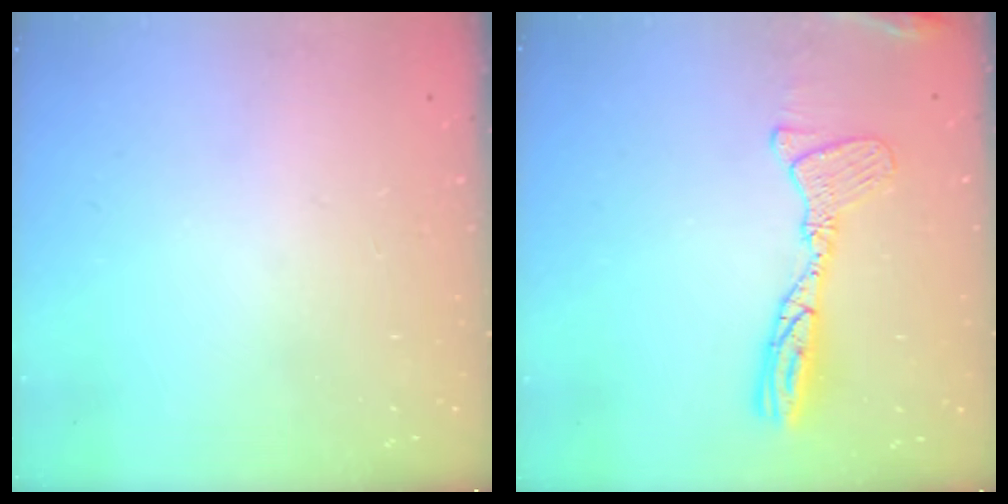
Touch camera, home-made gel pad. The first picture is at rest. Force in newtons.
{"total": 13.5, "press": 13.5, "slide": 1.3}